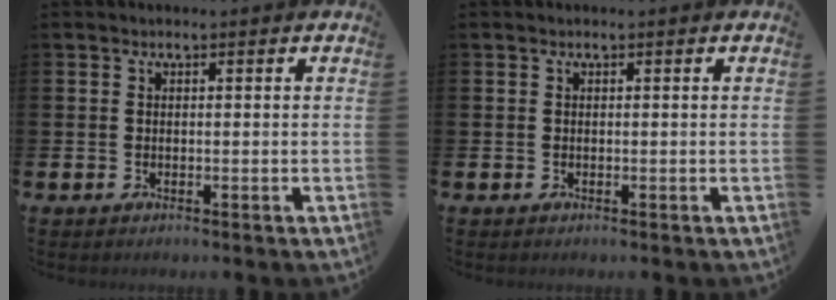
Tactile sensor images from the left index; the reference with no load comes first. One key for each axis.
{"total": 0.0}